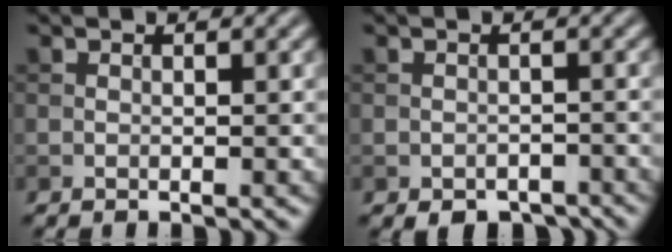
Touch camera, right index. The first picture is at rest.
{"total": 2.7, "force": [-2.1, 1.4, 1.2], "torque": [-0.015, -0.006, -0.029]}